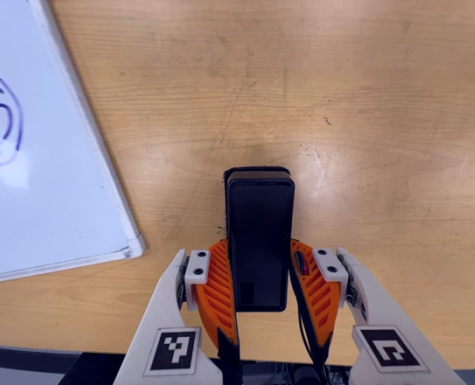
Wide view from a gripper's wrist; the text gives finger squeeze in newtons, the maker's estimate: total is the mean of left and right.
{"total": 5.8, "left": 4.2, "right": 7.4}